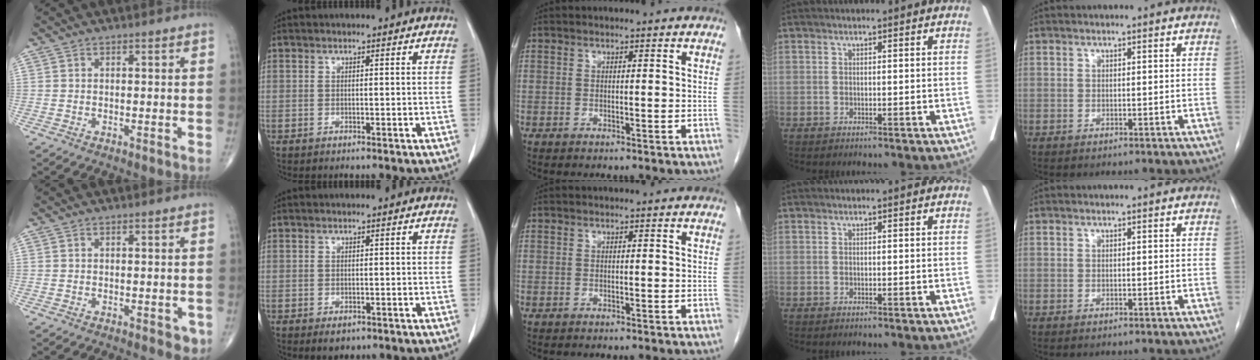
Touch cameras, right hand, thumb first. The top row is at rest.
{"thumb": {"total": 2.4, "force": [-0.6, 1.3, 1.9], "torque": [-0.005, 0.000, -0.006]}, "index": {"total": 2.1, "force": [-1.1, 1.3, 1.1], "torque": [-0.010, -0.001, -0.007]}}